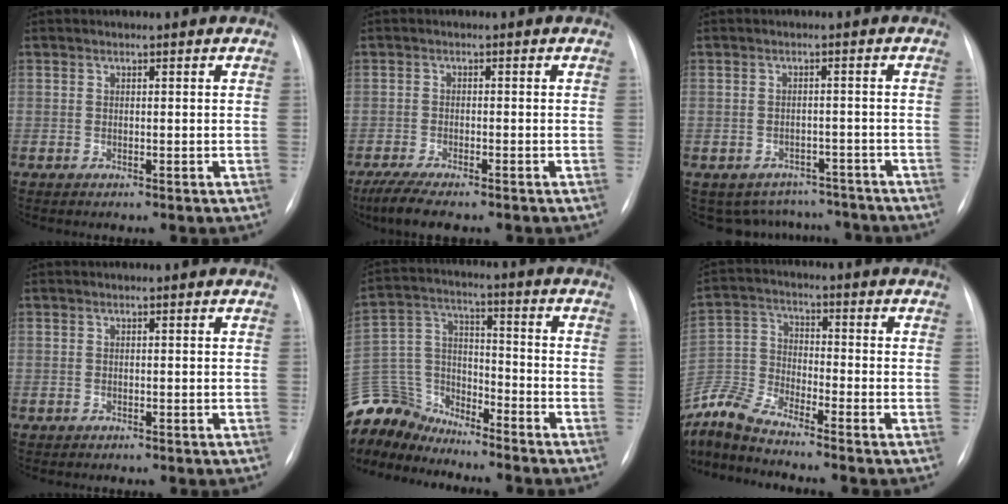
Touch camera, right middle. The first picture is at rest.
{"total": 6.5, "force": [-5.0, 1.2, 4.0], "torque": [-0.071, -0.017, -0.081]}
{"total": 8.3, "force": [-7.4, 3.8, -0.1], "torque": [0.010, 0.027, -0.087]}
{"total": 0.0}
{"total": 13.5, "force": [-13.1, 3.1, 1.5], "torque": [-0.043, 0.035, -0.255]}
{"total": 8.8, "force": [-8.4, -0.8, 2.5], "torque": [-0.070, -0.015, -0.173]}